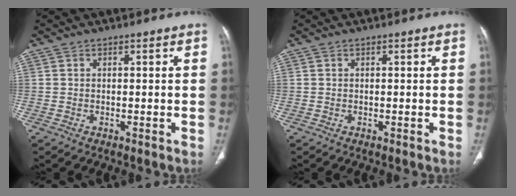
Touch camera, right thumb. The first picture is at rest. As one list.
[{"total": 0.0}]